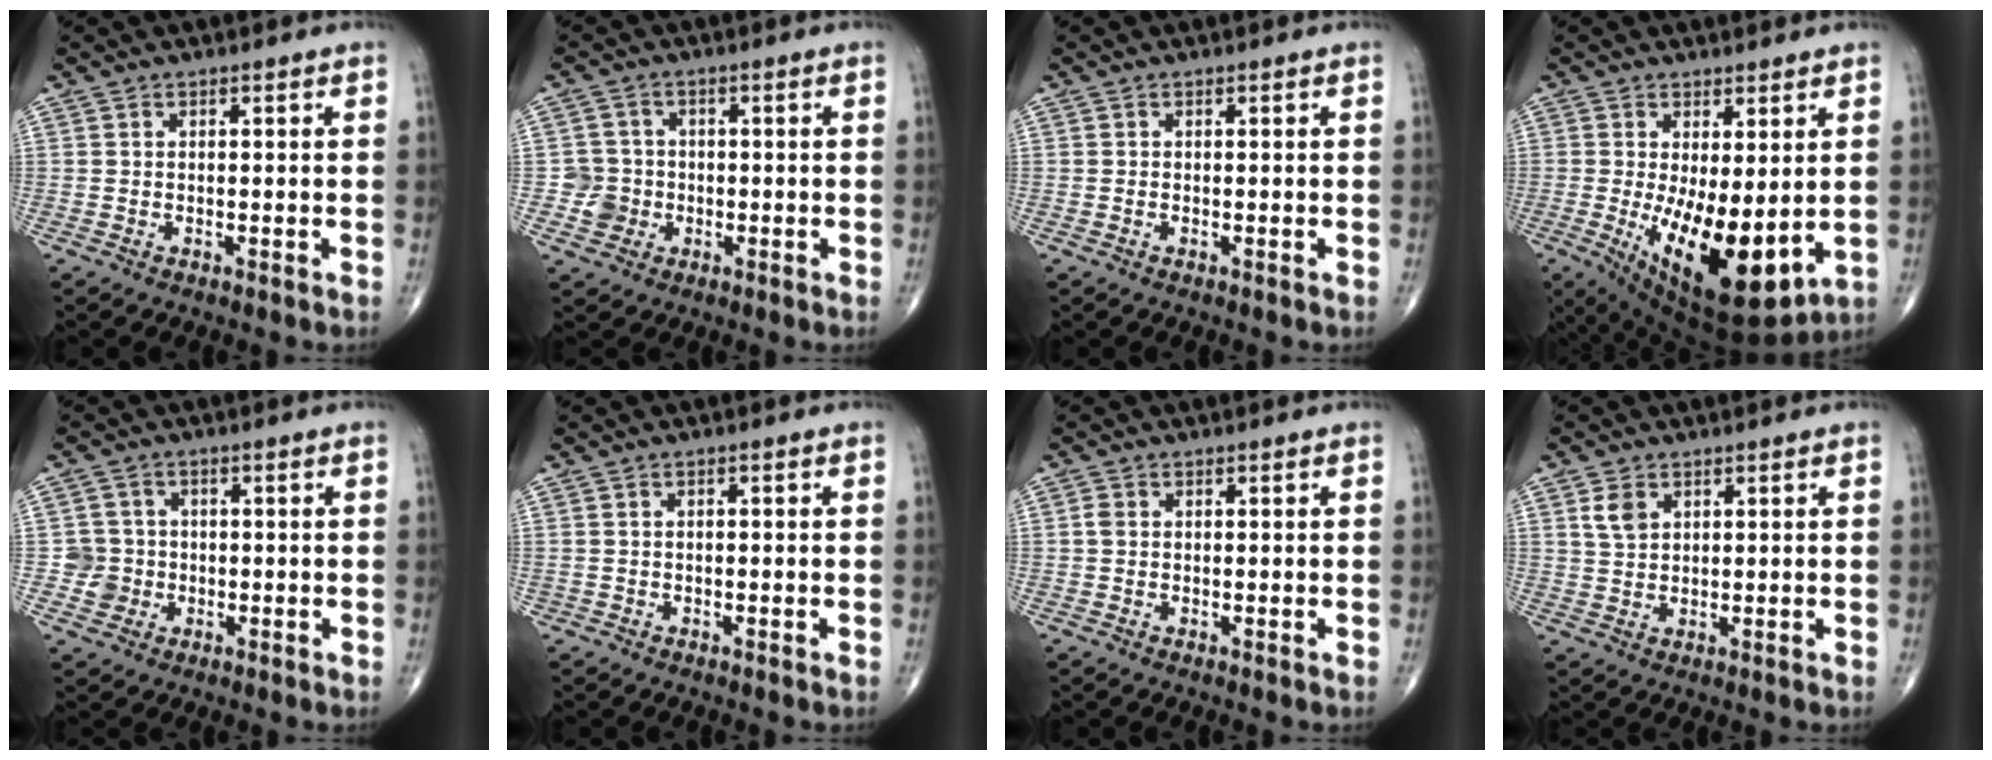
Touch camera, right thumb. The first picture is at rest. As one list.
[{"total": 4.3, "force": [-1.0, 4.2, 0.4], "torque": [0.020, 0.012, -0.022]}, {"total": 0.0}, {"total": 16.4, "force": [-2.1, 6.6, 14.9], "torque": [-0.234, -0.038, -0.009]}, {"total": 4.6, "force": [-0.9, 4.5, 0.3], "torque": [0.024, 0.012, -0.020]}, {"total": 0.6, "force": [-0.2, 0.5, 0.2], "torque": [0.005, 0.004, -0.007]}, {"total": 1.3, "force": [0.0, 1.2, 0.6], "torque": [-0.008, 0.002, -0.001]}, {"total": 3.6, "force": [1.6, 2.5, 2.0], "torque": [-0.031, -0.004, 0.035]}]